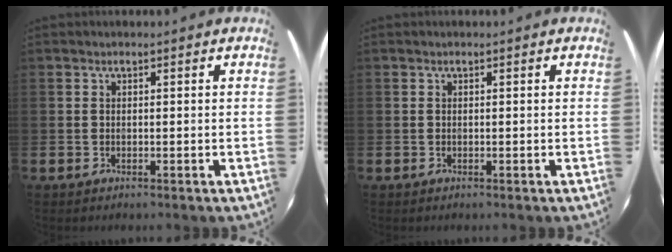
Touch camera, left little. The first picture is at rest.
{"total": 0.0}